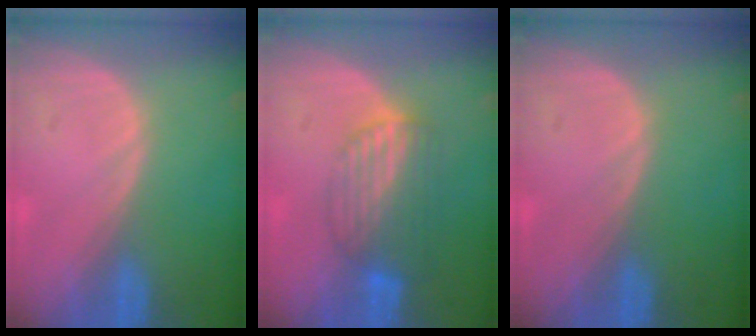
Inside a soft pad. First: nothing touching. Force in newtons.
{"total": 6.8, "press": 6.0, "slide": 3.2}
{"total": 0.0}